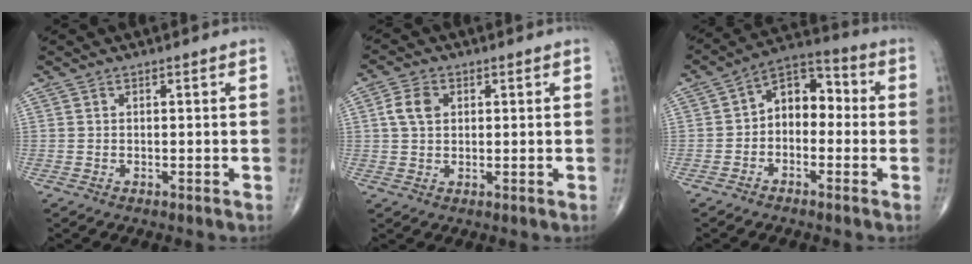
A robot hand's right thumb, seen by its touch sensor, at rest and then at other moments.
{"total": 4.6, "force": [1.1, 3.2, 3.0], "torque": [-0.059, 0.004, 0.019]}
{"total": 8.8, "force": [-0.8, 6.0, 6.4], "torque": [-0.062, 0.040, -0.036]}